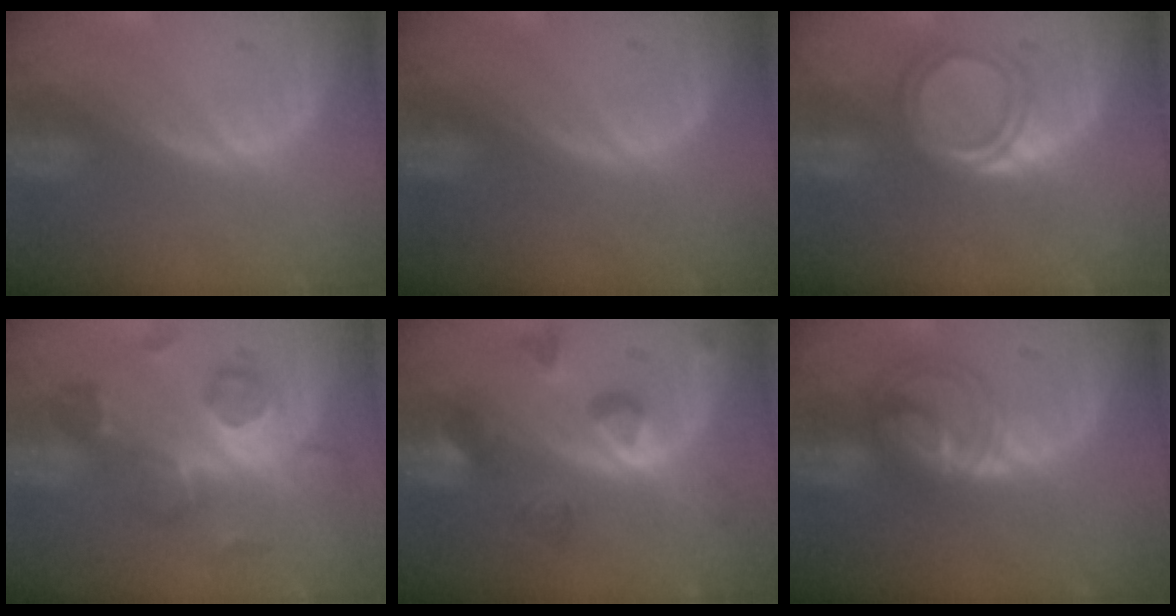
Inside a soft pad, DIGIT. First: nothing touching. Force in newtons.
{"total": 0.0}
{"total": 4.4, "press": 4.4, "slide": 0.2}
{"total": 7.8, "press": 7.3, "slide": 2.8}
{"total": 7.5, "press": 7.1, "slide": 2.6}
{"total": 5.5, "press": 5.5, "slide": 0.6}